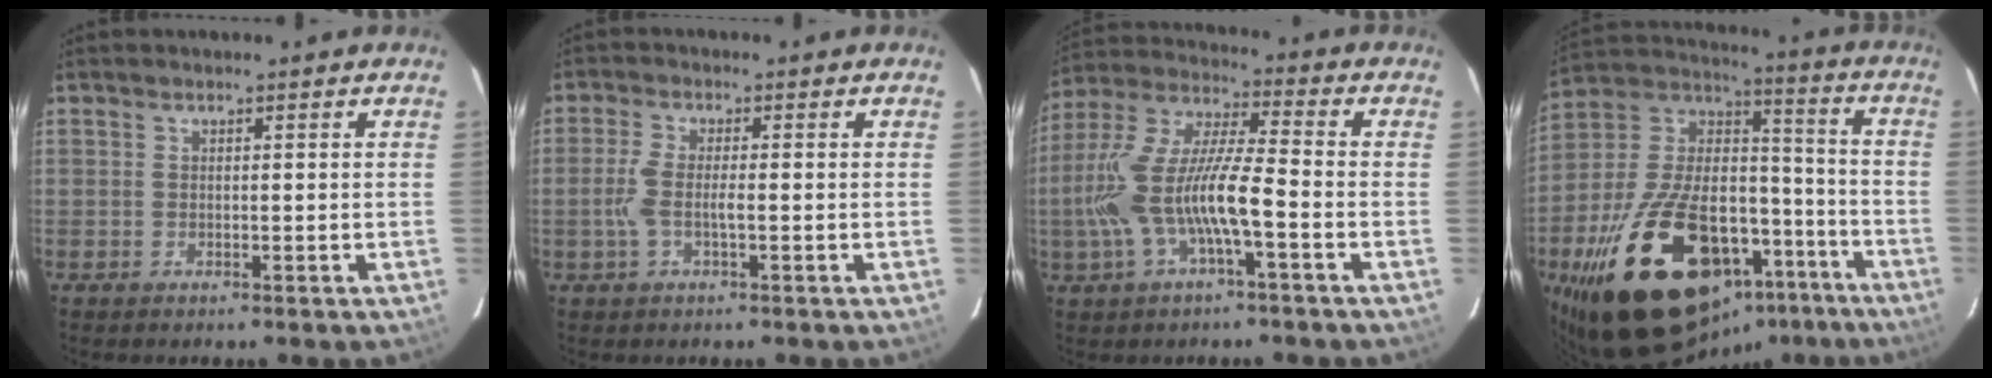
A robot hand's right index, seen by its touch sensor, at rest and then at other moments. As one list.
[{"total": 4.4, "force": [-1.0, 0.9, 4.2], "torque": [-0.092, 0.001, -0.019]}, {"total": 14.6, "force": [-4.2, 2.6, 13.7], "torque": [-0.280, -0.001, -0.077]}, {"total": 33.3, "force": [-18.7, 17.6, 21.1], "torque": [-0.394, 0.028, -0.270]}]